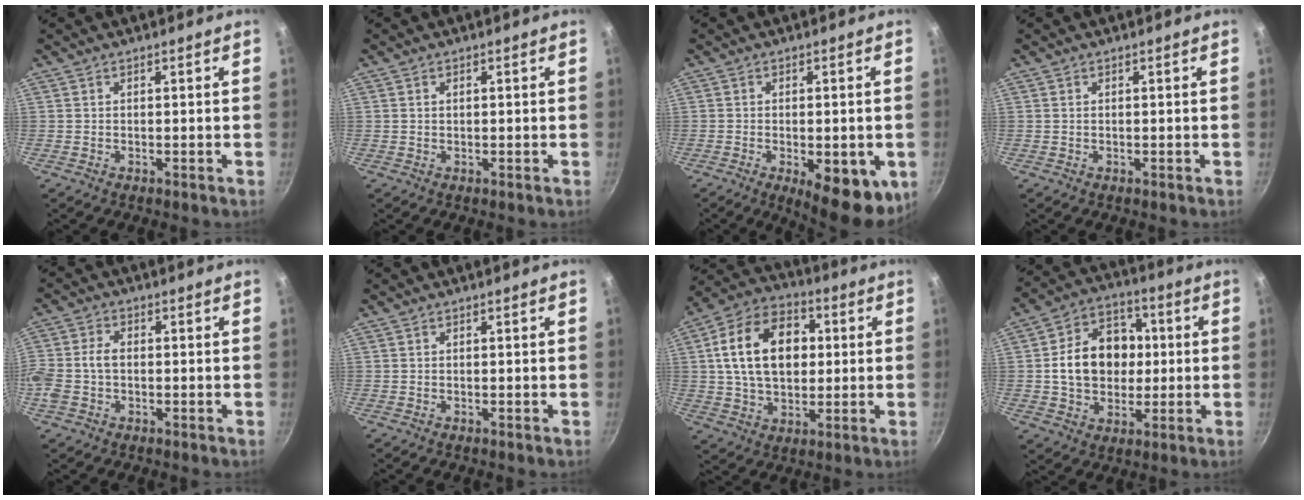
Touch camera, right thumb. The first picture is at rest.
{"total": 0.7, "force": [0.2, 0.5, 0.5], "torque": [-0.006, 0.003, 0.003]}
{"total": 12.3, "force": [-3.8, 4.7, 10.7], "torque": [-0.118, -0.002, -0.043]}
{"total": 0.0}
{"total": 6.8, "force": [-0.9, 4.7, 4.8], "torque": [-0.102, 0.017, -0.027]}
{"total": 0.0}
{"total": 17.9, "force": [2.8, 12.3, 12.8], "torque": [-0.188, 0.019, 0.036]}
{"total": 15.2, "force": [0.8, 11.9, 9.4], "torque": [-0.117, 0.024, 0.007]}